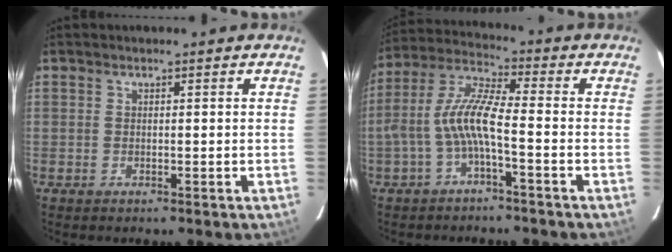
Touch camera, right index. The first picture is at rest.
{"total": 8.6, "force": [-2.7, 1.4, 8.0], "torque": [-0.189, 0.015, -0.050]}